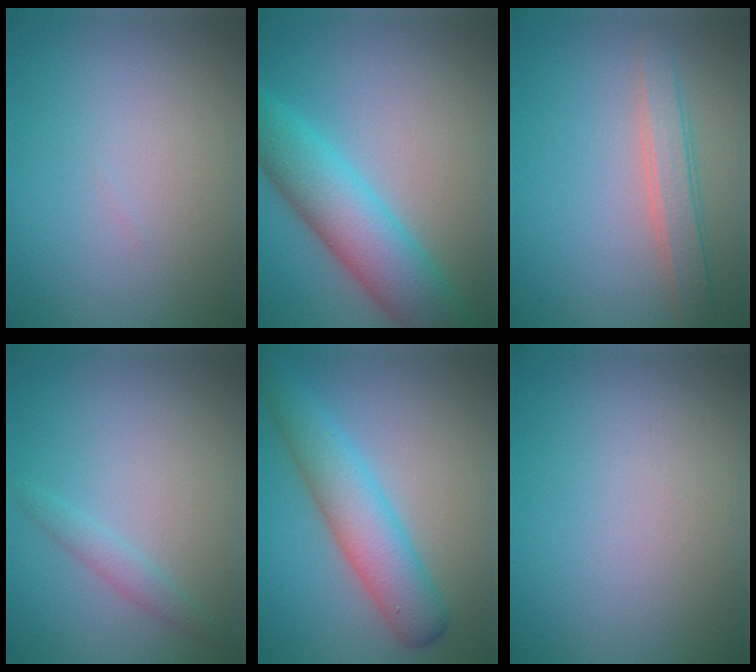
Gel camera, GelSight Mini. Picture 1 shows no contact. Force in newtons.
{"total": 7.3, "press": 7.3, "slide": 0.2}
{"total": 3.0, "press": 3.0, "slide": 0.2}
{"total": 1.4, "press": 1.4, "slide": 0.0}
{"total": 5.6, "press": 5.6, "slide": 0.3}
{"total": 0.0}